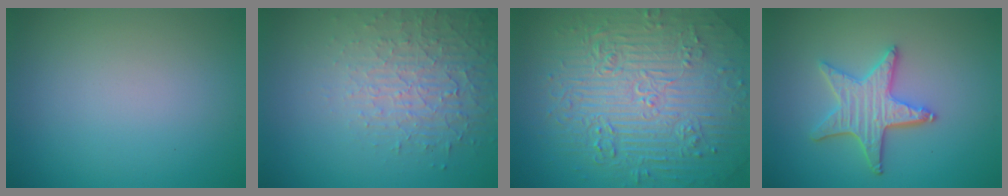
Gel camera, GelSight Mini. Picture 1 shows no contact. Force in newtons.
{"total": 4.8, "press": 3.5, "slide": 3.3}
{"total": 11.2, "press": 7.4, "slide": 8.4}
{"total": 4.2, "press": 3.8, "slide": 1.7}